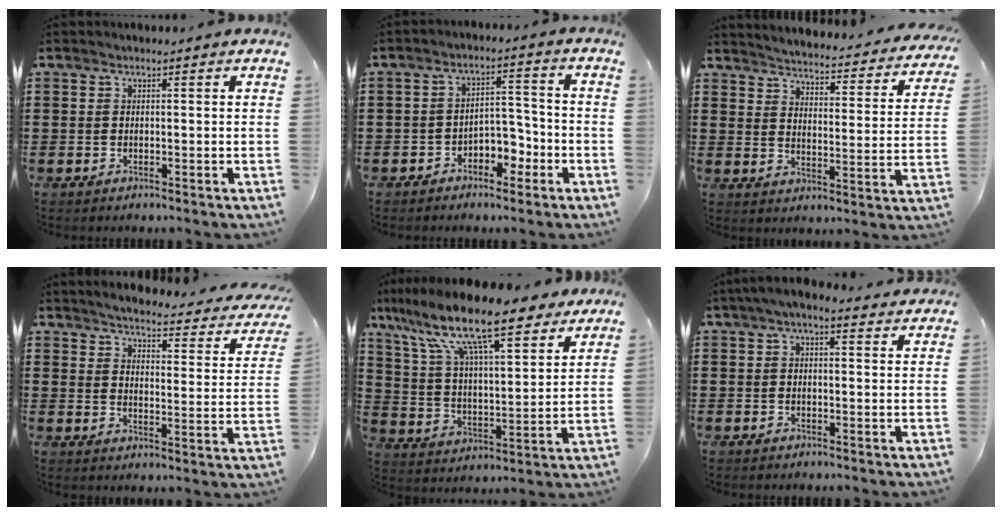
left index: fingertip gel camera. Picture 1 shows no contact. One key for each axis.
{"total": 4.4, "fx": -3.2, "fy": 2.4, "fz": 1.9, "tx": -0.037, "ty": 0.014, "tz": -0.063}
{"total": 3.6, "fx": 3.5, "fy": -0.5, "fz": 0.4, "tx": -0.029, "ty": -0.037, "tz": 0.052}
{"total": 3.5, "fx": 3.3, "fy": -0.2, "fz": 1.1, "tx": -0.042, "ty": -0.029, "tz": 0.051}
{"total": 14.1, "fx": 10.7, "fy": 2.5, "fz": 8.8, "tx": -0.204, "ty": -0.044, "tz": 0.184}
{"total": 3.1, "fx": 2.0, "fy": 1.0, "fz": 2.2, "tx": -0.047, "ty": 0.006, "tz": 0.036}